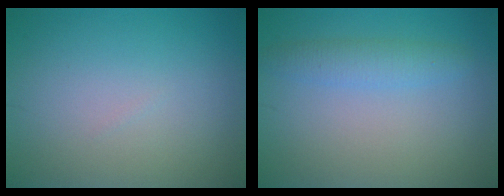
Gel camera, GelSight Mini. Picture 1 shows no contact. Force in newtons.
{"total": 2.3, "press": 2.3, "slide": 0.2}